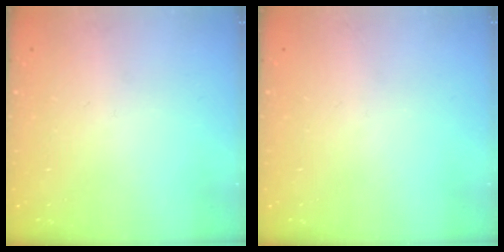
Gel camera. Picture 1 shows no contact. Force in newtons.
{"total": 0.0}